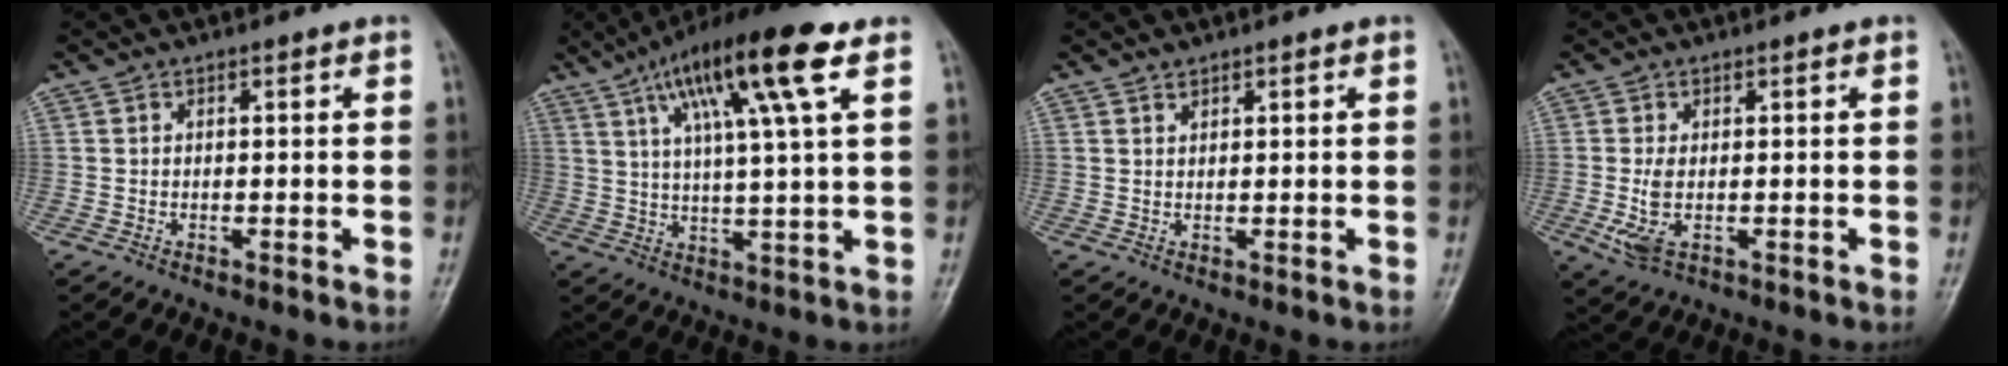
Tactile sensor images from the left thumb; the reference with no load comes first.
{"total": 16.6, "force": [7.7, 2.4, 14.5], "torque": [-0.249, -0.005, 0.126]}
{"total": 0.8, "force": [0.8, 0.3, 0.1], "torque": [0.006, -0.007, 0.012]}
{"total": 4.4, "force": [-0.7, 2.1, 3.8], "torque": [-0.090, -0.005, -0.006]}